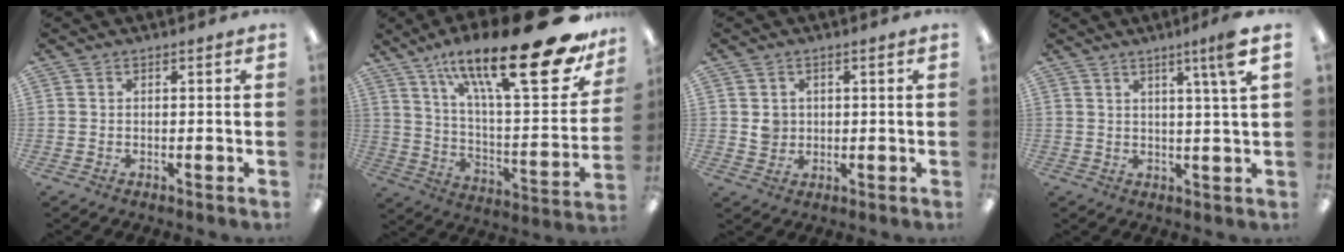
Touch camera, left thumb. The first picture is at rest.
{"total": 28.1, "force": [17.0, 7.2, 21.2], "torque": [-0.314, -0.107, 0.271]}
{"total": 3.2, "force": [0.8, 3.0, 0.8], "torque": [-0.005, -0.002, 0.010]}
{"total": 6.4, "force": [3.7, -0.5, 5.2], "torque": [-0.085, -0.009, 0.055]}